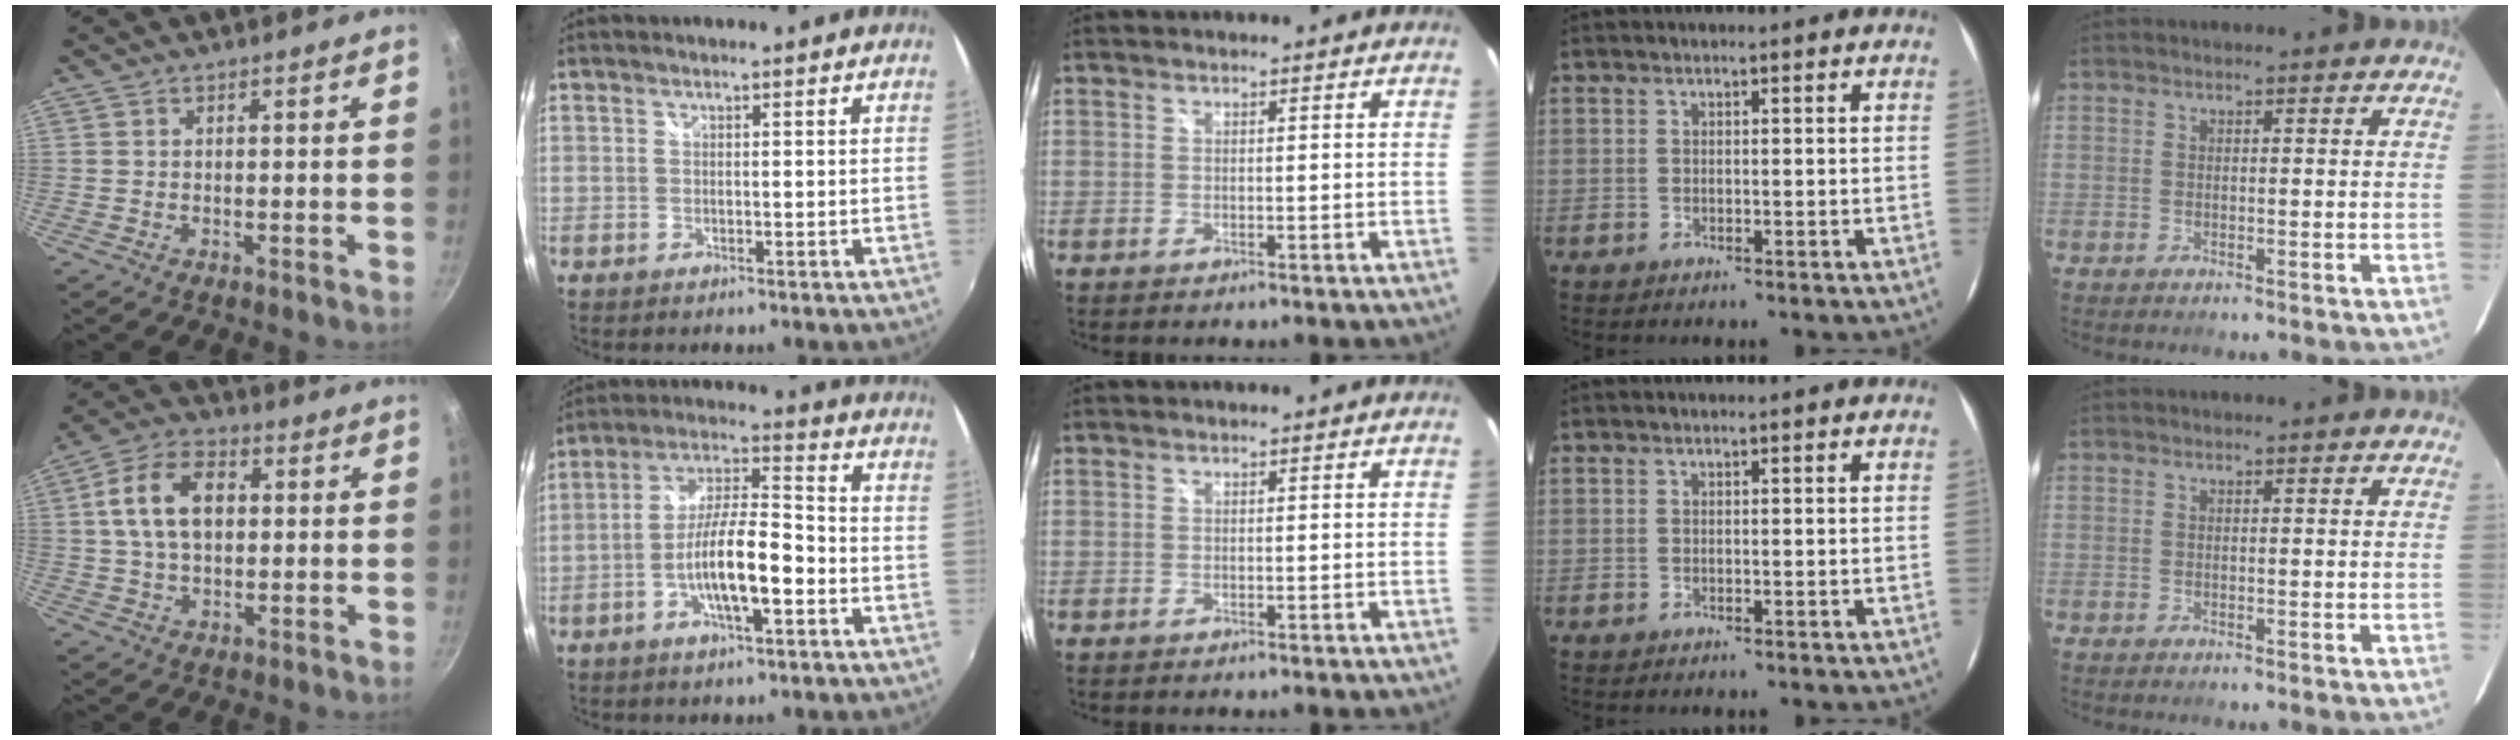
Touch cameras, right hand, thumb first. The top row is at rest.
{"thumb": {"total": 12.2, "force": [2.0, 8.0, 9.1], "torque": [-0.150, 0.017, 0.026]}, "index": {"total": 11.8, "force": [-4.3, 2.7, 10.7], "torque": [-0.205, 0.004, -0.076]}}